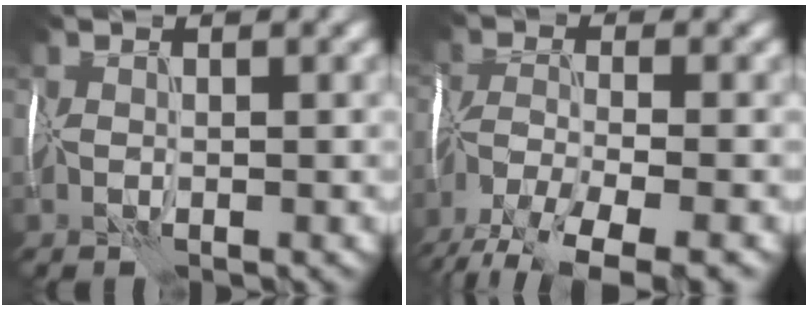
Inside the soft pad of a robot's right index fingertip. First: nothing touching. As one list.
[{"total": 9.1, "force": [-6.8, 2.4, 5.5], "torque": [-0.106, -0.024, -0.119]}]